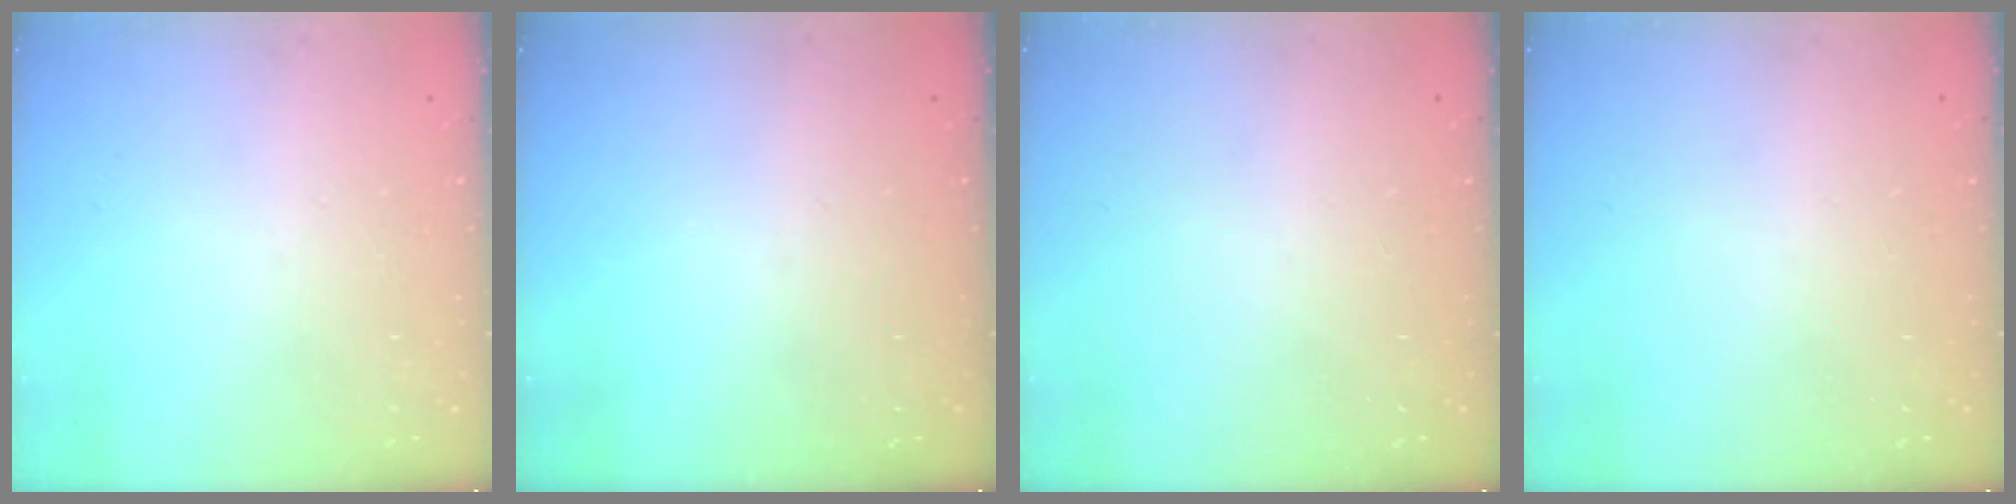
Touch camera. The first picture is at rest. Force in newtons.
{"total": 0.0}
{"total": 0.0}
{"total": 0.0}